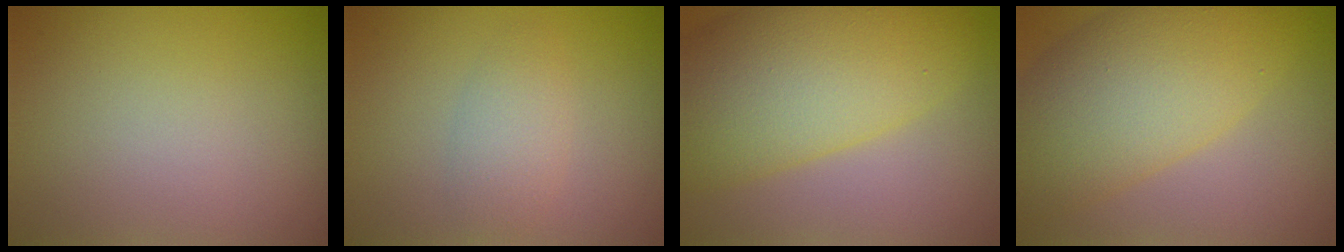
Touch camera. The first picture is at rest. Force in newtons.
{"total": 2.1, "press": 2.1, "slide": 0.1}
{"total": 10.5, "press": 10.5, "slide": 0.3}
{"total": 9.1, "press": 9.1, "slide": 0.3}